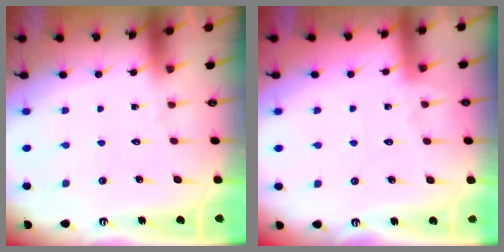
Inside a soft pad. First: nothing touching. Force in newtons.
{"total": 4.3, "press": 4.2, "slide": 0.6}